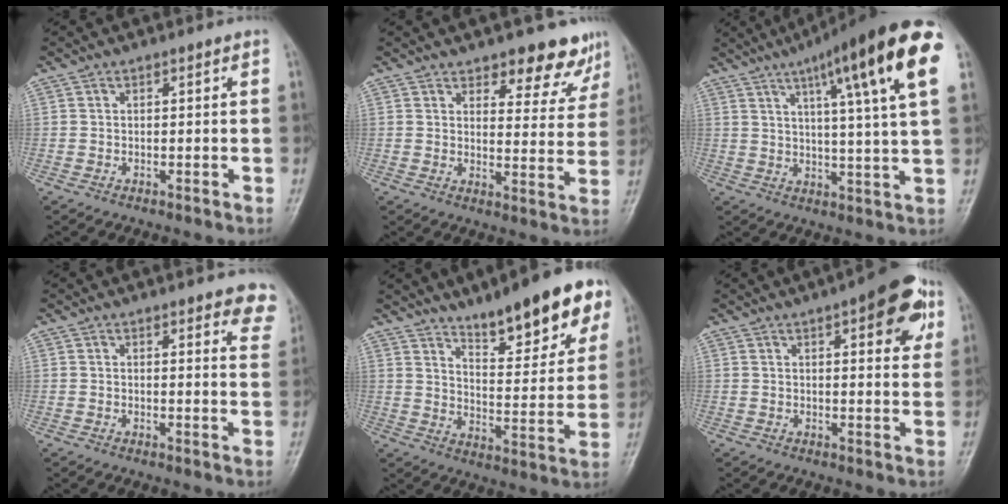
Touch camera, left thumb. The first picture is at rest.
{"total": 9.4, "force": [7.6, 3.8, 4.0], "torque": [-0.012, -0.052, 0.092]}
{"total": 20.6, "force": [9.2, 2.7, 18.2], "torque": [-0.257, -0.013, 0.125]}
{"total": 7.4, "force": [6.1, 2.2, 3.5], "torque": [-0.007, -0.029, 0.050]}
{"total": 17.9, "force": [11.8, 4.9, 12.5], "torque": [-0.134, -0.062, 0.180]}
{"total": 11.7, "force": [5.2, 4.0, 9.6], "torque": [-0.089, -0.010, 0.058]}